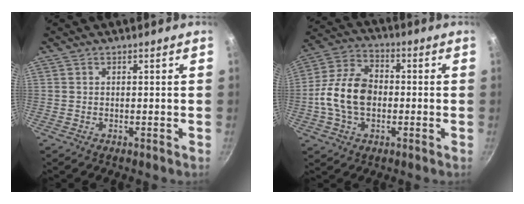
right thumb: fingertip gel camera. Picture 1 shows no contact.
{"total": 13.1, "force": [-1.3, 8.9, 9.5], "torque": [-0.164, 0.028, -0.039]}